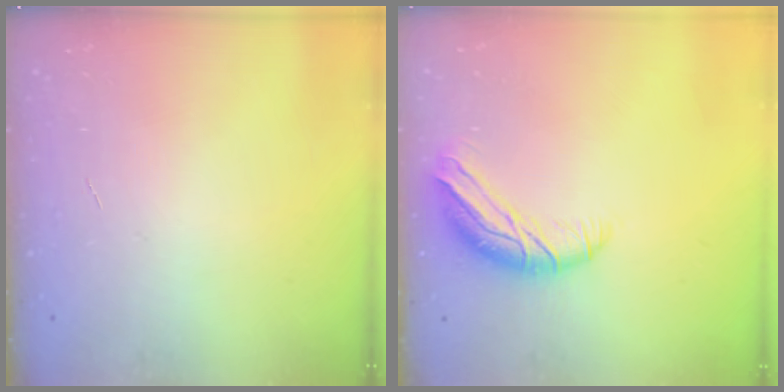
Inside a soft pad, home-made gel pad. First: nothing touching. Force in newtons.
{"total": 9.8, "press": 9.5, "slide": 2.3}